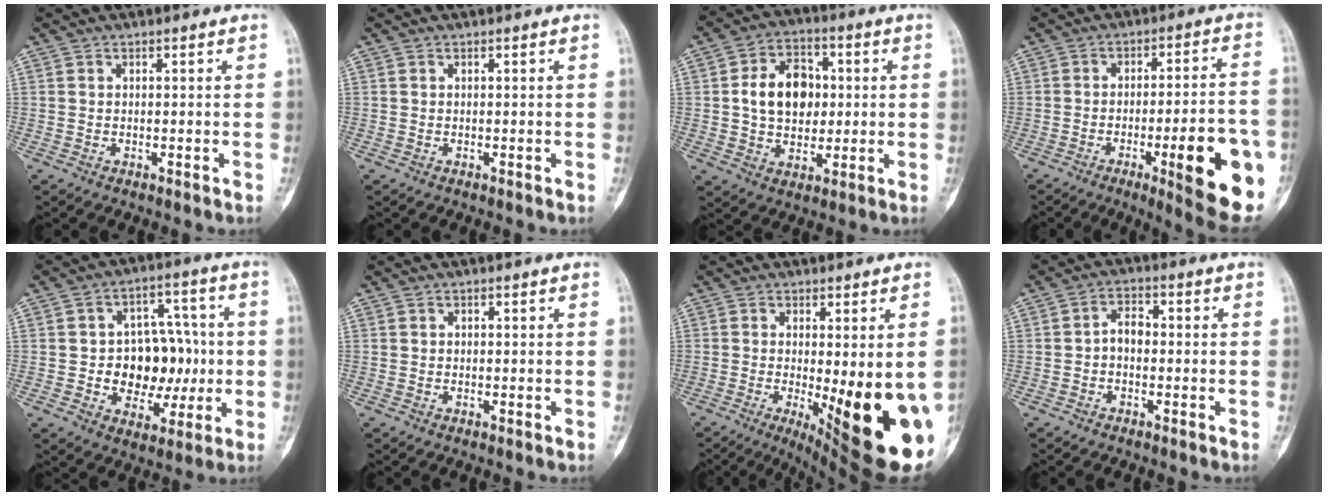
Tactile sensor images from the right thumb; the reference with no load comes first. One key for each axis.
{"total": 0.0}
{"total": 12.4, "fx": 1.2, "fy": 9.0, "fz": 8.4, "tx": -0.107, "ty": 0.010, "tz": 0.019}
{"total": 18.4, "fx": -6.2, "fy": 3.8, "fz": 16.9, "tx": -0.189, "ty": 0.012, "tz": -0.074}
{"total": 14.1, "fx": -1.2, "fy": 10.3, "fz": 9.6, "tx": -0.076, "ty": 0.032, "tz": -0.009}
{"total": 0.0}
{"total": 21.7, "fx": -5.7, "fy": 6.1, "fz": 20.0, "tx": -0.207, "ty": -0.033, "tz": -0.059}
{"total": 3.8, "fx": -0.6, "fy": 2.5, "fz": 2.8, "tx": -0.038, "ty": 0.020, "tz": -0.019}